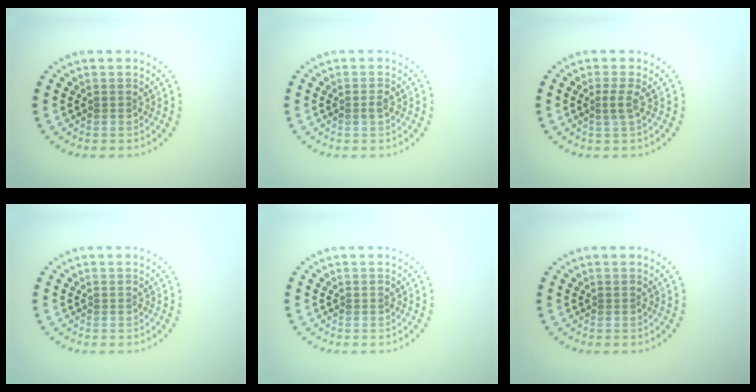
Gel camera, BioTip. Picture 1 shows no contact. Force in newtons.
{"total": 0.9, "press": 0.9, "slide": 0.1}
{"total": 1.3, "press": 1.1, "slide": 0.8}
{"total": 0.0}
{"total": 0.0}
{"total": 0.0}